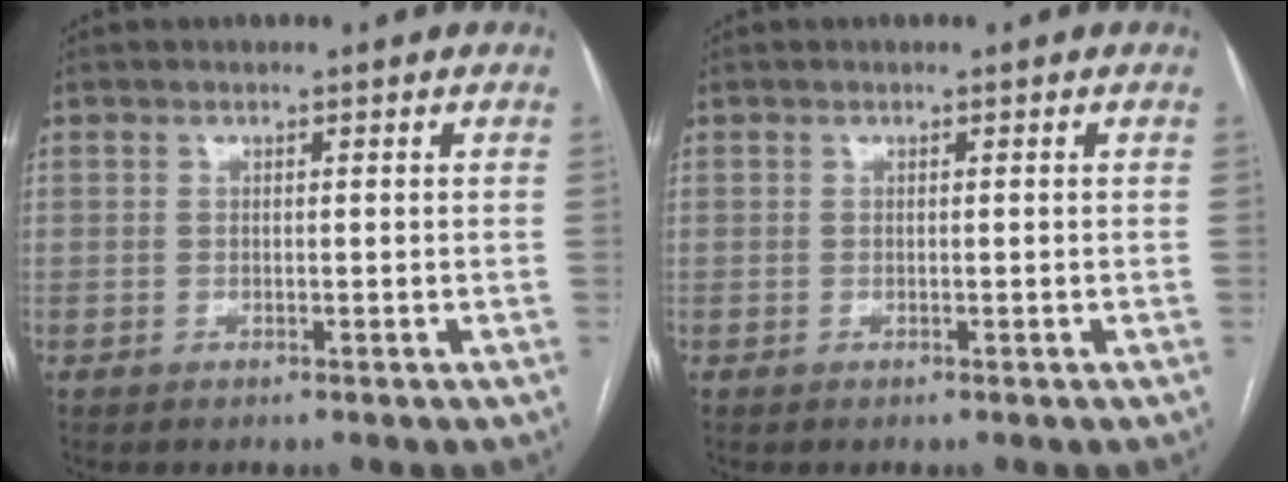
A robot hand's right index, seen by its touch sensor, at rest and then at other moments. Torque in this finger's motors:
{"motor_torque": [0.00, 0.00, 0.00, 0.00]}